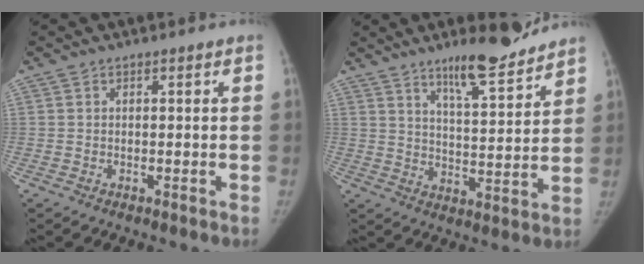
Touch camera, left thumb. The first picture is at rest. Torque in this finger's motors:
{"motor_torque": [0.75, -0.48, 0.78, -0.64, 0.02]}